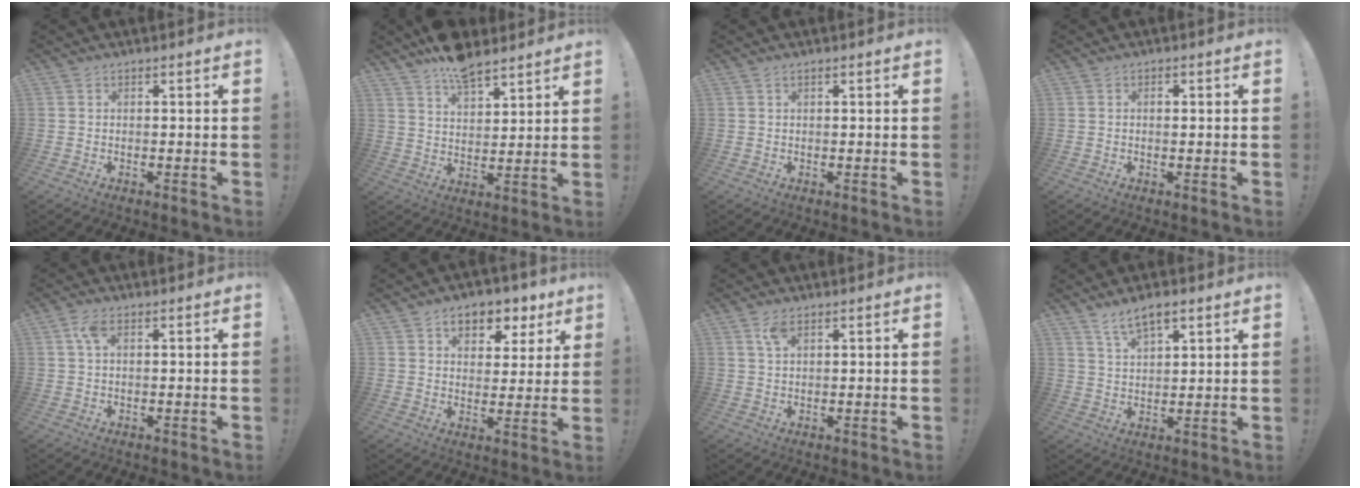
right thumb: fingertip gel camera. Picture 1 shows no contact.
{"total": 10.0, "force": [7.9, 4.4, 4.4], "torque": [-0.078, -0.047, 0.147]}
{"total": 0.7, "force": [0.3, 0.1, 0.6], "torque": [-0.017, 0.003, 0.006]}
{"total": 0.7, "force": [0.1, 0.4, 0.6], "torque": [-0.004, 0.000, 0.000]}
{"total": 3.7, "force": [1.2, 1.6, 3.1], "torque": [-0.064, 0.005, 0.020]}
{"total": 8.9, "force": [5.1, 5.7, 4.5], "torque": [-0.052, -0.032, 0.090]}
{"total": 3.4, "force": [1.9, 1.4, 2.5], "torque": [-0.044, -0.003, 0.032]}
{"total": 6.7, "force": [4.8, 2.2, 4.2], "torque": [-0.070, -0.021, 0.085]}